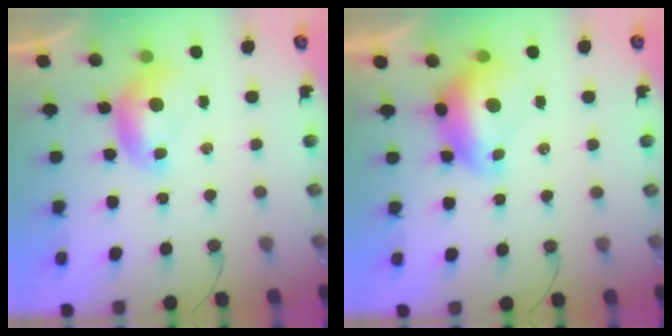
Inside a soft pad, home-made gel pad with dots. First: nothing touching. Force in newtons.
{"total": 2.6, "press": 2.5, "slide": 0.7}